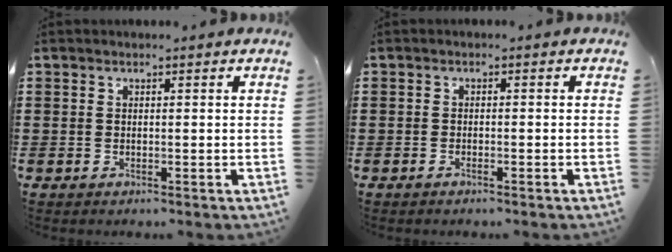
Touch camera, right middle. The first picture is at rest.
{"total": 0.5, "force": [-0.3, 0.0, 0.4], "torque": [-0.008, -0.002, -0.005]}